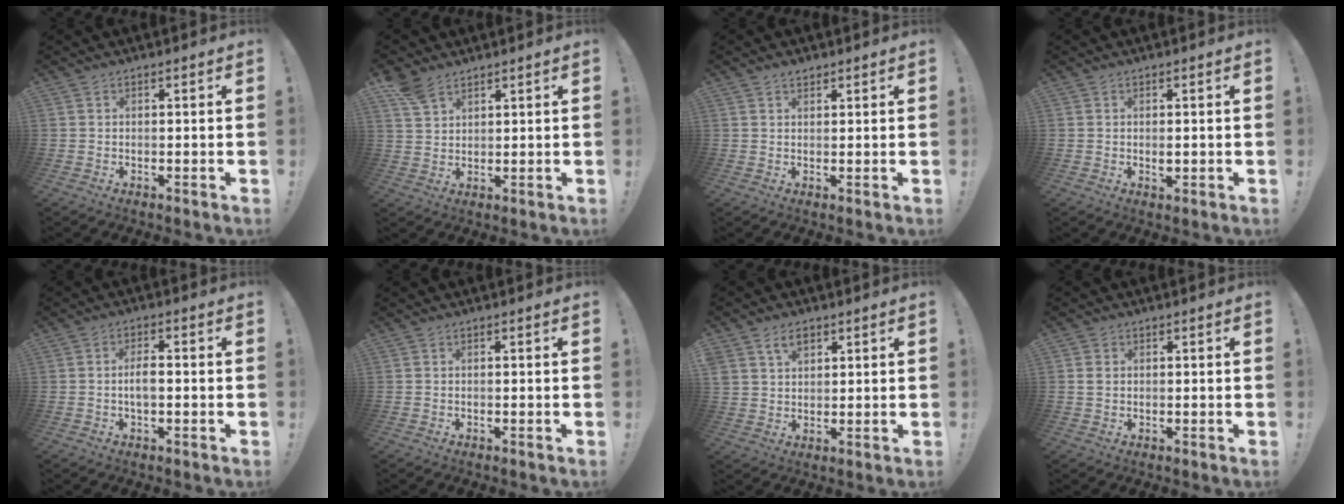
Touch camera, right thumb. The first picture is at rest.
{"total": 6.0, "force": [4.5, 3.2, 2.6], "torque": [-0.041, -0.021, 0.086]}
{"total": 1.7, "force": [1.4, 0.9, 0.6], "torque": [-0.009, -0.007, 0.026]}
{"total": 1.5, "force": [0.0, 0.8, 1.2], "torque": [-0.018, 0.000, 0.000]}
{"total": 4.3, "force": [-0.8, 1.6, 3.9], "torque": [-0.077, 0.007, -0.018]}
{"total": 0.0}
{"total": 5.8, "force": [3.4, 4.0, 2.5], "torque": [-0.041, -0.007, 0.063]}
{"total": 1.8, "force": [0.5, 1.5, 0.8], "torque": [-0.012, 0.002, 0.009]}